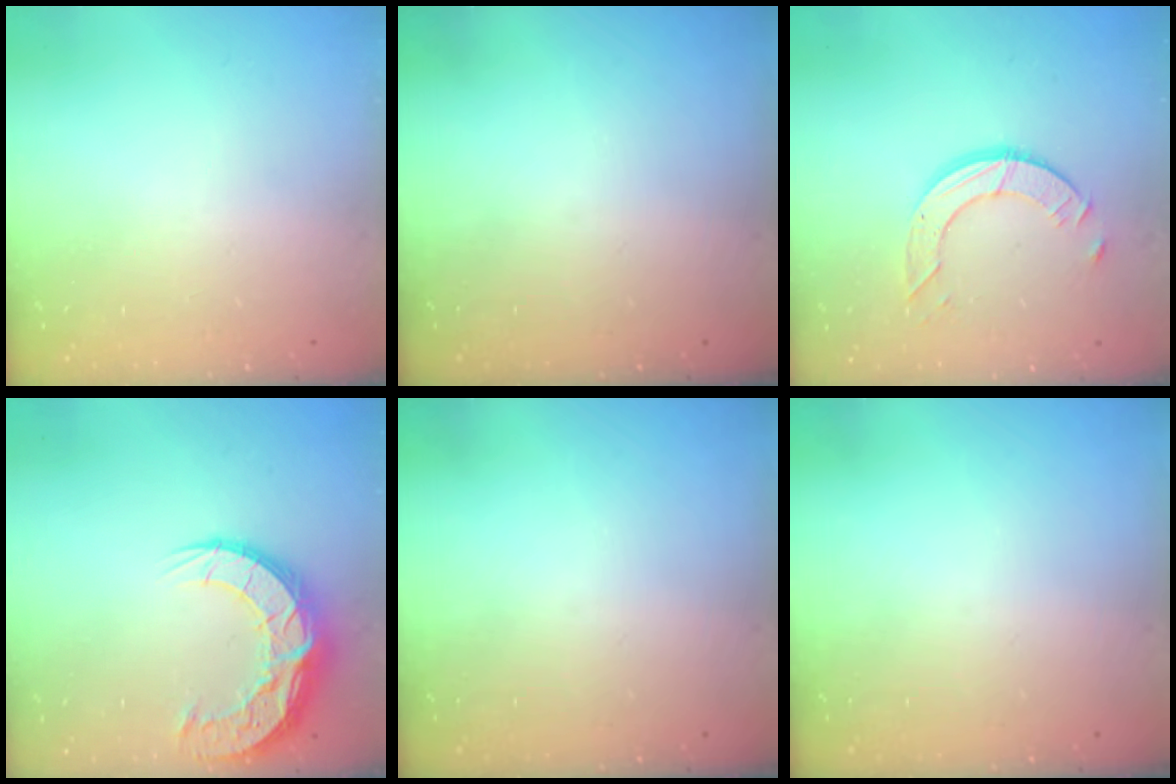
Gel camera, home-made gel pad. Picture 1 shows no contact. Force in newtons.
{"total": 0.0}
{"total": 6.9, "press": 6.9, "slide": 0.6}
{"total": 15.1, "press": 15.1, "slide": 1.2}
{"total": 0.0}
{"total": 0.0}